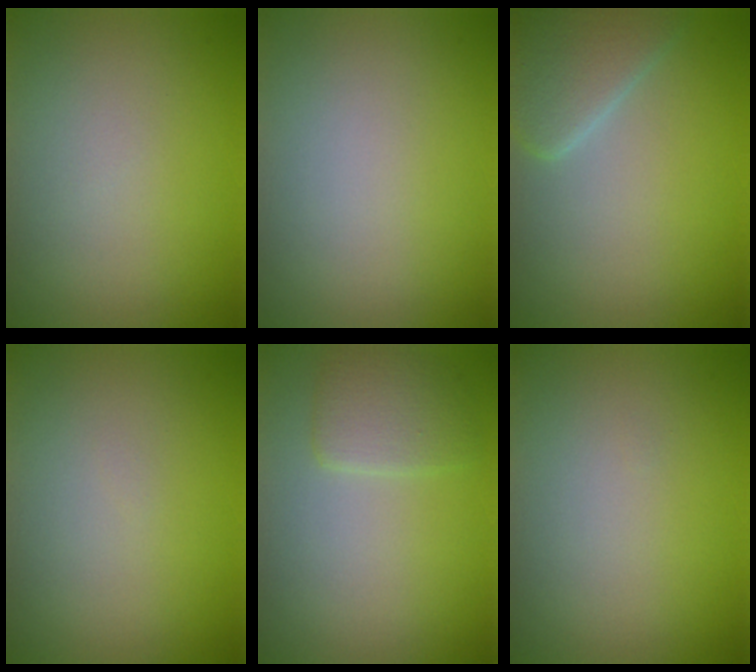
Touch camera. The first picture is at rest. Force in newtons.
{"total": 0.0}
{"total": 3.5, "press": 3.5, "slide": 0.3}
{"total": 0.0}
{"total": 2.3, "press": 2.2, "slide": 0.3}
{"total": 0.0}